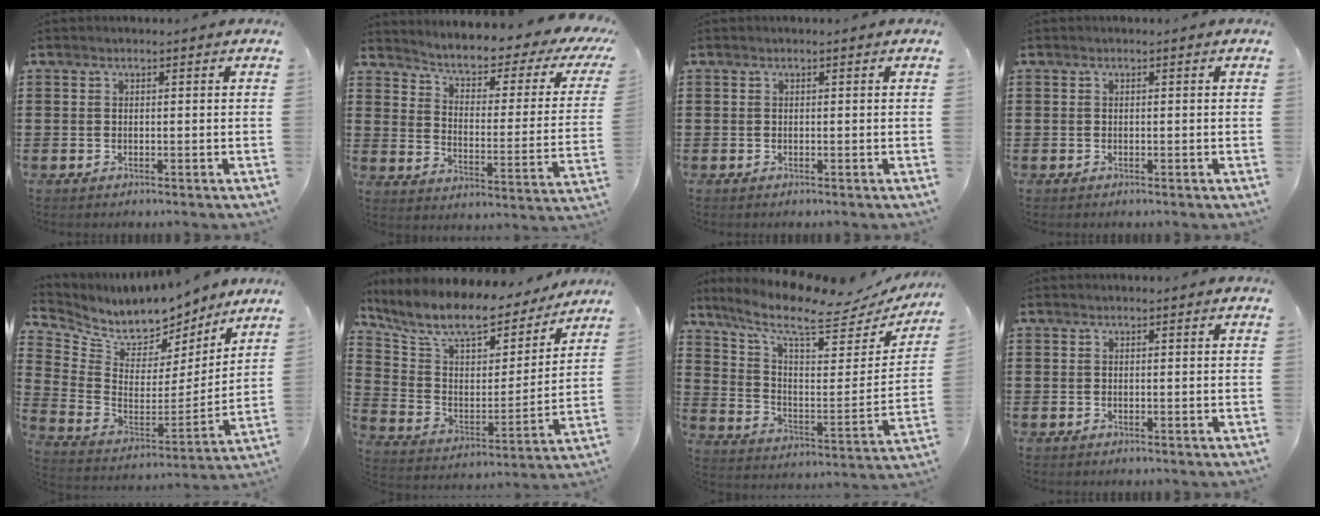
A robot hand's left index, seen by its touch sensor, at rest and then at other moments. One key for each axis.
{"total": 3.8, "fx": 2.6, "fy": 0.9, "fz": 2.7, "tx": -0.068, "ty": -0.027, "tz": 0.032}
{"total": 0.0}
{"total": 0.0}
{"total": 8.4, "fx": 7.8, "fy": 2.9, "fz": 1.5, "tx": -0.070, "ty": -0.062, "tz": 0.137}
{"total": 9.8, "fx": 8.6, "fy": 2.8, "fz": 3.7, "tx": -0.109, "ty": -0.057, "tz": 0.148}
{"total": 10.3, "fx": 7.8, "fy": 2.6, "fz": 6.1, "tx": -0.137, "ty": -0.048, "tz": 0.128}
{"total": 0.0}